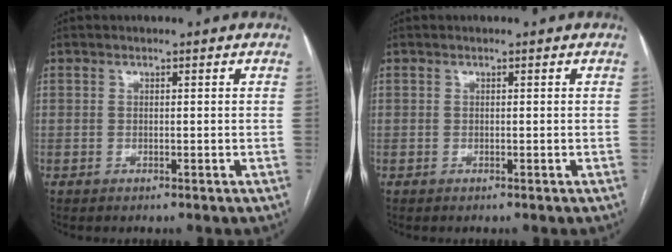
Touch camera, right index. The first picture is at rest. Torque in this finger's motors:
{"motor_torque": [0.06, 0.03, 0.02, 0.01]}